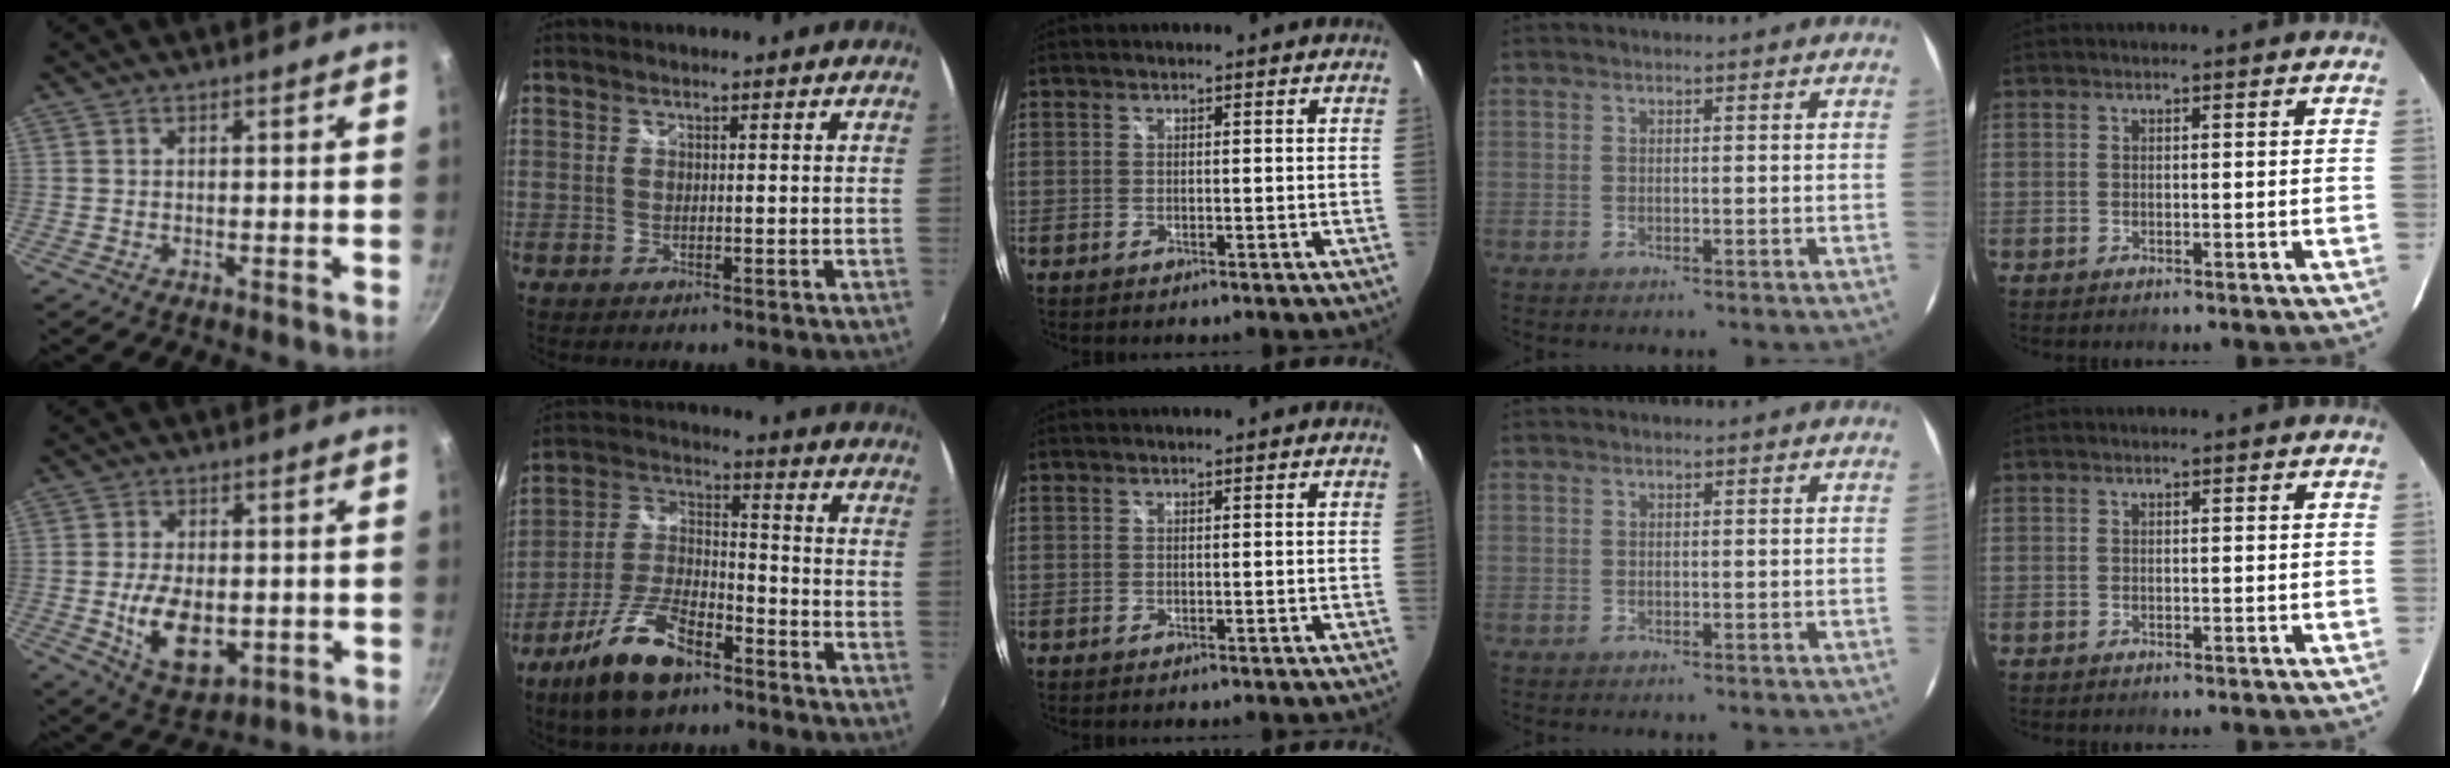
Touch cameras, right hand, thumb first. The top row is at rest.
{"thumb": {"total": 11.5, "force": [-1.6, 7.1, 9.0], "torque": [-0.140, -0.007, -0.012]}, "index": {"total": 14.7, "force": [-9.4, 5.9, 9.6], "torque": [-0.205, -0.003, -0.171]}}